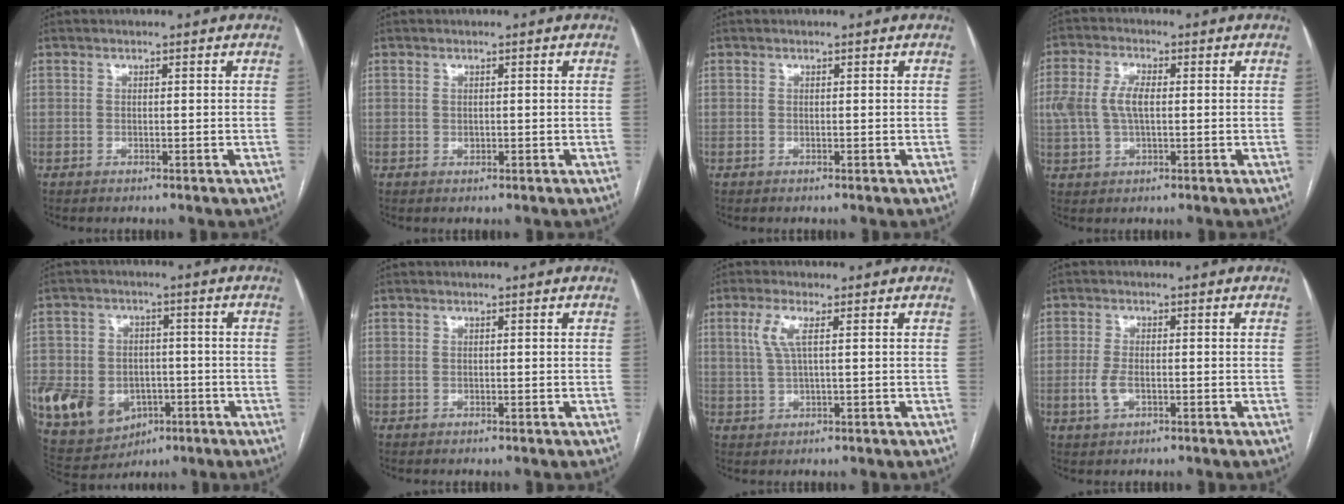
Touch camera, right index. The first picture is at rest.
{"total": 0.7, "force": [-0.1, 0.6, 0.4], "torque": [-0.010, -0.004, 0.000]}
{"total": 0.0}
{"total": 6.8, "force": [0.4, 3.4, 5.9], "torque": [-0.141, 0.018, 0.011]}
{"total": 17.3, "force": [-5.6, 13.5, 9.1], "torque": [-0.219, 0.010, -0.074]}
{"total": 0.0}
{"total": 3.9, "force": [1.3, 0.6, 3.7], "torque": [-0.086, 0.008, 0.030]}
{"total": 3.4, "force": [-0.9, 1.6, 2.9], "torque": [-0.065, 0.000, -0.016]}